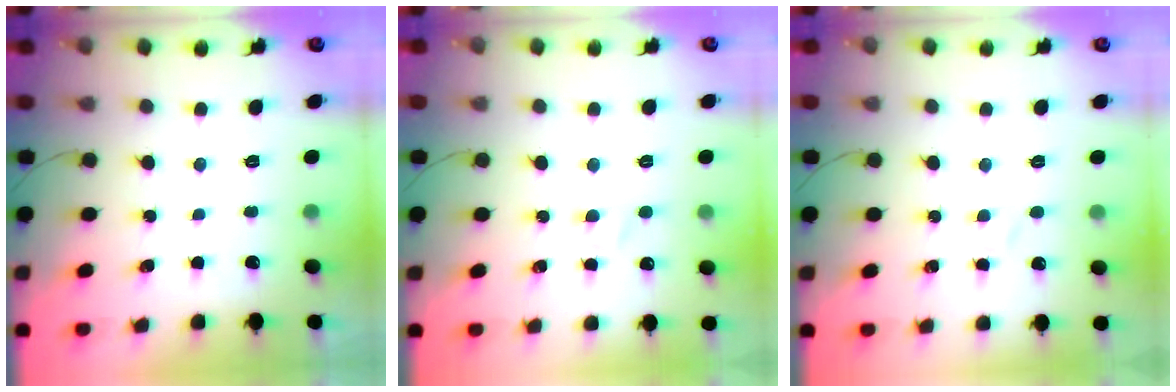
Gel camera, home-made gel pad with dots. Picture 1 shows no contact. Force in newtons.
{"total": 2.4, "press": 2.2, "slide": 1.0}
{"total": 1.8, "press": 1.5, "slide": 0.9}